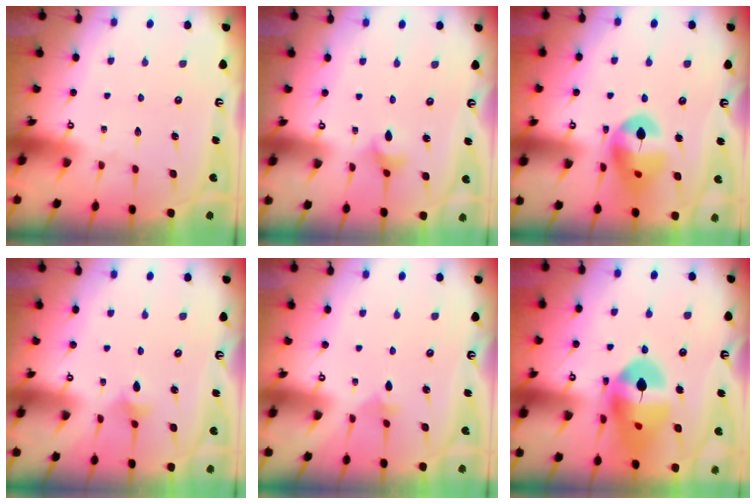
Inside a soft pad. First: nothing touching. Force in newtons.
{"total": 3.6, "press": 3.5, "slide": 0.6}
{"total": 14.3, "press": 14.2, "slide": 1.7}
{"total": 3.3, "press": 3.3, "slide": 0.8}
{"total": 2.2, "press": 2.2, "slide": 0.6}
{"total": 16.7, "press": 16.6, "slide": 1.6}